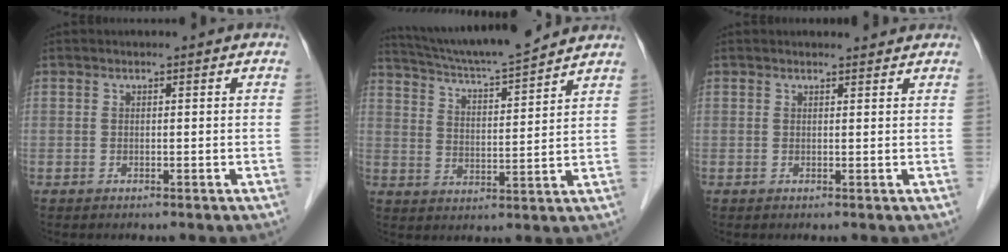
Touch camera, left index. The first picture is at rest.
{"total": 13.5, "force": [12.4, 0.3, 5.2], "torque": [-0.097, 0.004, 0.199]}
{"total": 0.9, "force": [0.9, 0.3, -0.1], "torque": [-0.006, -0.003, 0.007]}